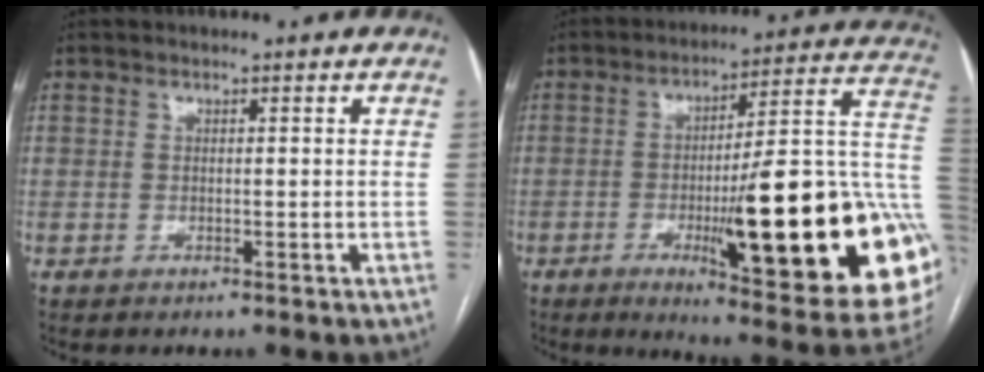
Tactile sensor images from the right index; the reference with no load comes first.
{"total": 30.5, "force": [-5.2, 3.9, 29.8], "torque": [-0.311, -0.005, -0.075]}